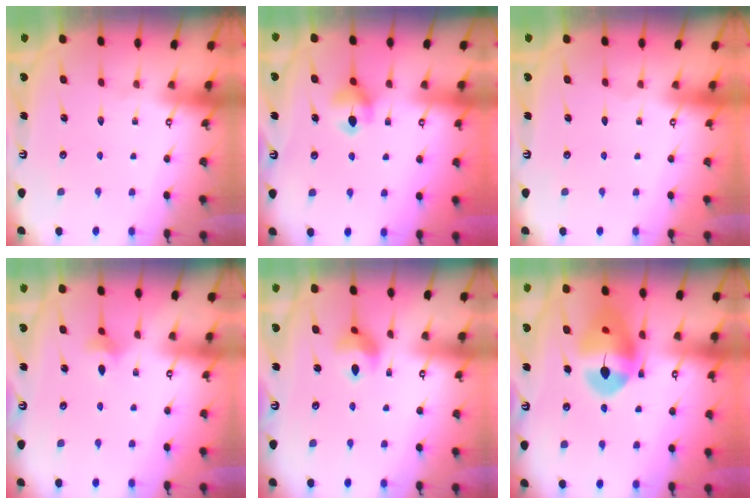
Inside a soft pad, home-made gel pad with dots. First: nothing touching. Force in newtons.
{"total": 5.7, "press": 5.6, "slide": 0.6}
{"total": 0.0}
{"total": 3.6, "press": 3.6, "slide": 0.5}
{"total": 7.5, "press": 7.4, "slide": 0.5}
{"total": 14.0, "press": 13.9, "slide": 1.5}